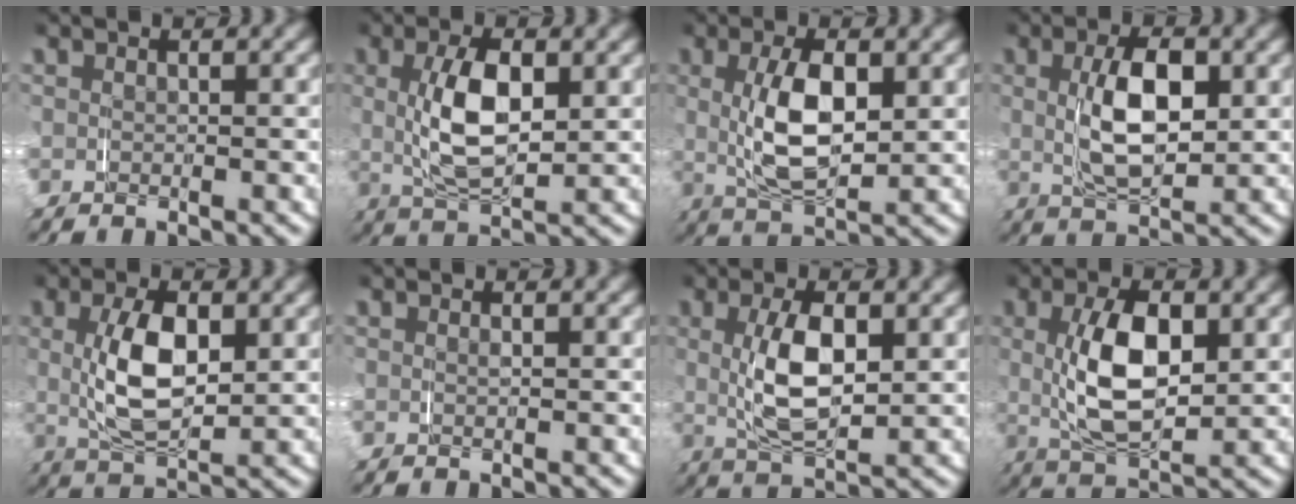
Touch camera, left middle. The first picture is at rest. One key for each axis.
{"total": 2.8, "fx": 1.0, "fy": -0.2, "fz": 2.6, "tx": -0.034, "ty": 0.005, "tz": 0.017}
{"total": 2.9, "fx": 0.9, "fy": 0.1, "fz": 2.7, "tx": -0.038, "ty": 0.003, "tz": 0.018}
{"total": 2.9, "fx": 0.8, "fy": 0.4, "fz": 2.8, "tx": -0.030, "ty": 0.004, "tz": 0.017}
{"total": 2.7, "fx": 1.0, "fy": 0.1, "fz": 2.5, "tx": -0.036, "ty": 0.003, "tz": 0.017}
{"total": 0.5, "fx": 0.2, "fy": -0.5, "fz": -0.1, "tx": 0.006, "ty": 0.001, "tz": 0.004}
{"total": 2.6, "fx": 0.9, "fy": -0.2, "fz": 2.4, "tx": -0.032, "ty": 0.004, "tz": 0.017}
{"total": 3.4, "fx": 1.0, "fy": 0.6, "fz": 3.2, "tx": -0.045, "ty": 0.004, "tz": 0.017}